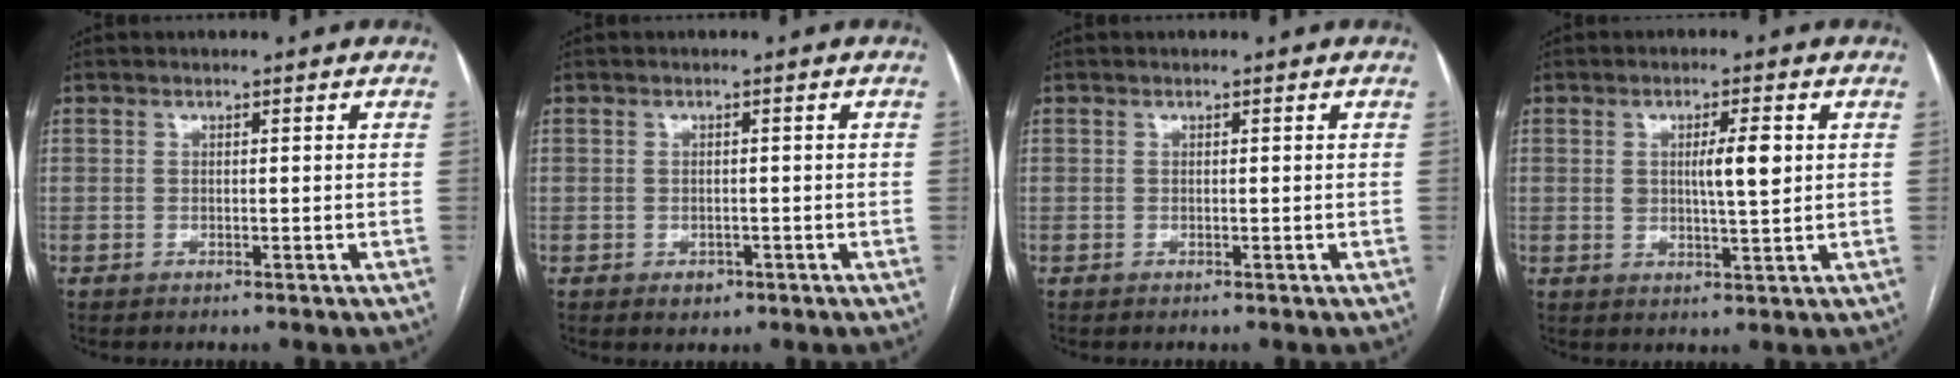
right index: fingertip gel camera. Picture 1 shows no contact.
{"total": 1.8, "force": [-0.9, 1.4, 0.7], "torque": [-0.007, 0.003, -0.006]}
{"total": 0.0}
{"total": 5.0, "force": [1.1, 0.9, 4.8], "torque": [-0.079, -0.001, 0.018]}